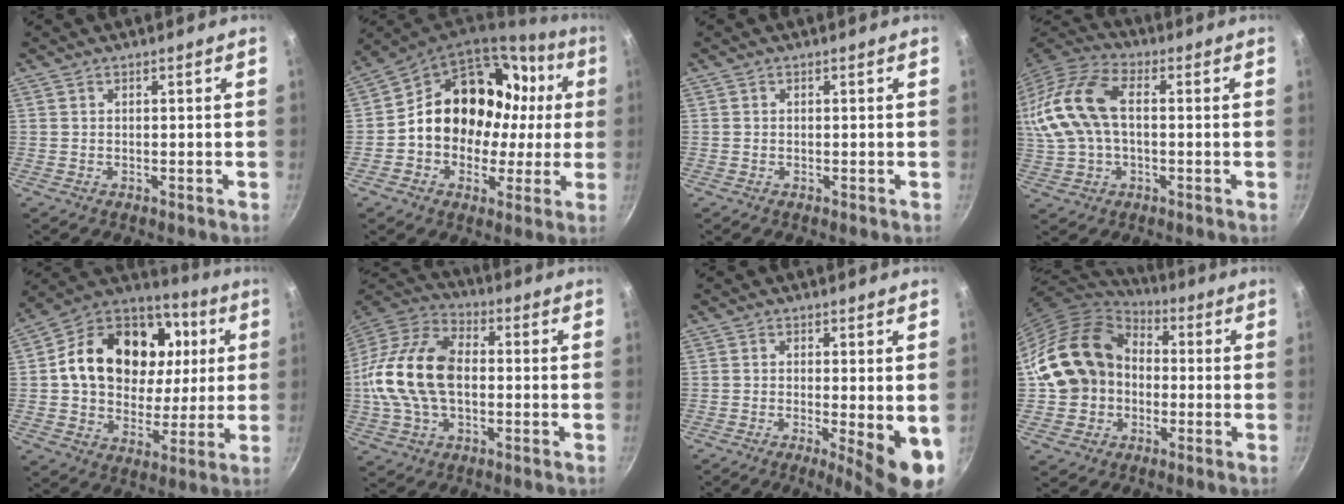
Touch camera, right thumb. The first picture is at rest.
{"total": 21.3, "force": [2.1, 16.7, 13.0], "torque": [-0.176, 0.050, 0.037]}
{"total": 0.0}
{"total": 17.9, "force": [1.4, 11.0, 14.0], "torque": [-0.301, 0.034, 0.017]}
{"total": 25.1, "force": [5.0, 18.9, 15.9], "torque": [-0.253, 0.020, 0.083]}
{"total": 19.3, "force": [-0.6, 12.1, 15.0], "torque": [-0.282, 0.035, -0.023]}
{"total": 9.0, "force": [-1.8, 1.8, 8.6], "torque": [-0.109, -0.010, -0.019]}
{"total": 17.4, "force": [-0.2, 14.4, 9.8], "torque": [-0.162, 0.045, -0.008]}